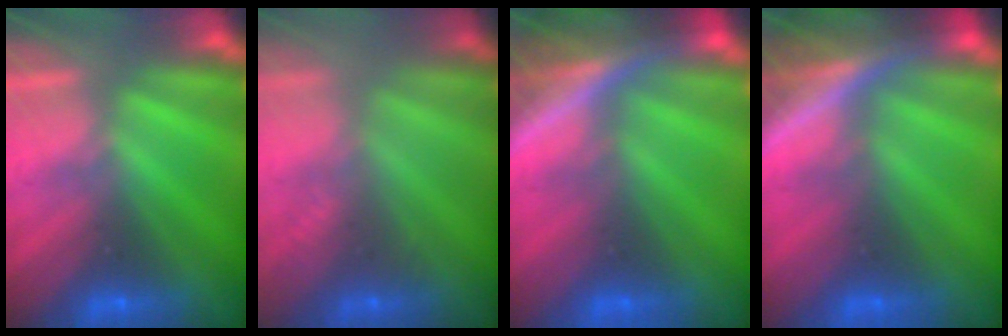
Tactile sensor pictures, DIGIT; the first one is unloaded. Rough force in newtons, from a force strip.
{"total": 2.5}
{"total": 7.8}
{"total": 7.8}